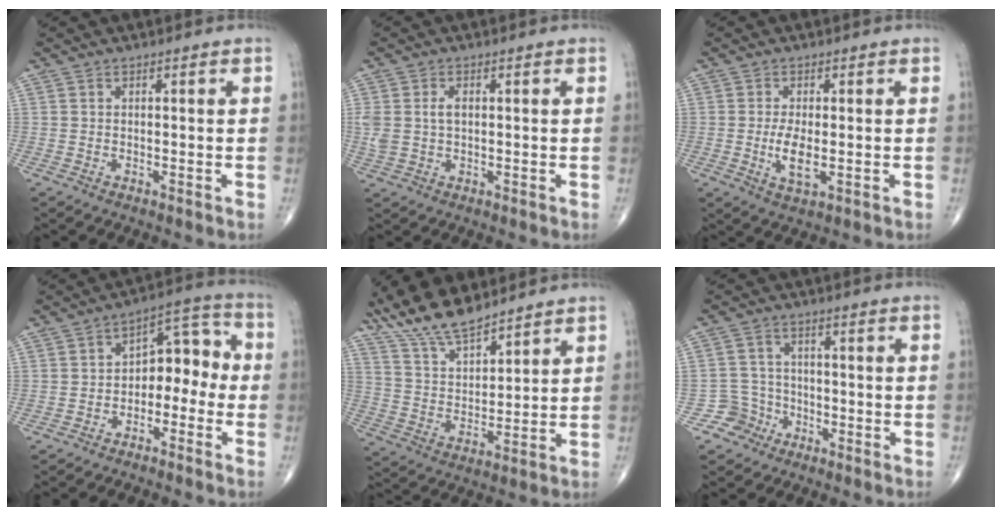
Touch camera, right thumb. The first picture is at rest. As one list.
[{"total": 4.3, "force": [0.7, 2.7, 3.3], "torque": [-0.081, 0.010, 0.017]}, {"total": 4.9, "force": [-0.6, 2.0, 4.4], "torque": [-0.089, -0.012, -0.008]}, {"total": 9.5, "force": [-2.4, 6.1, 6.8], "torque": [-0.057, 0.053, -0.049]}, {"total": 12.4, "force": [10.3, 3.6, 5.8], "torque": [-0.095, -0.050, 0.200]}, {"total": 4.8, "force": [-2.6, 4.0, -0.5], "torque": [0.042, 0.023, -0.052]}]